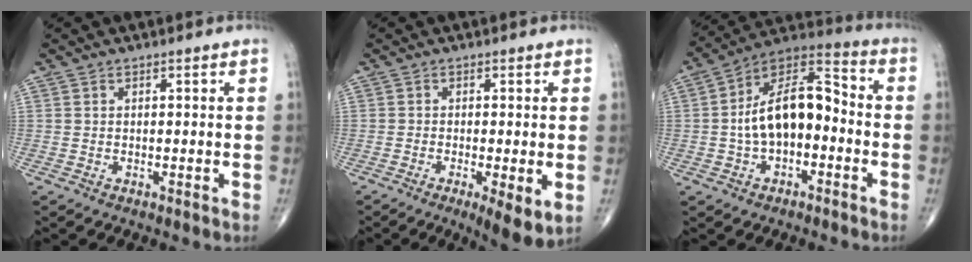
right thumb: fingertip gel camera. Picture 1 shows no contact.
{"total": 6.4, "force": [-1.8, 1.5, 6.0], "torque": [-0.097, -0.018, -0.030]}
{"total": 15.0, "force": [-1.6, 8.3, 12.3], "torque": [-0.196, 0.050, -0.039]}